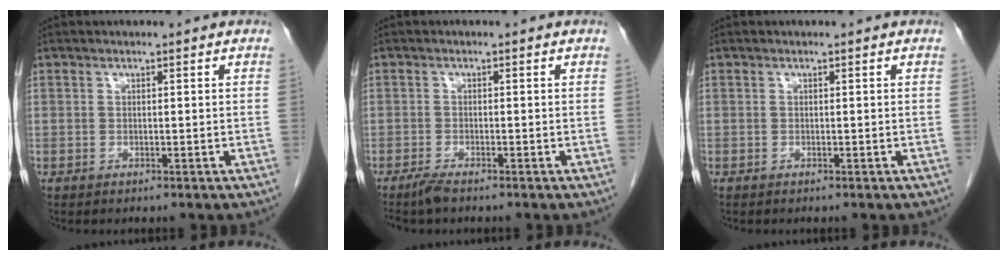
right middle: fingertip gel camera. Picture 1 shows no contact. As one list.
[{"total": 1.9, "force": [-1.6, 0.1, 1.0], "torque": [-0.029, -0.006, -0.031]}, {"total": 0.0}]